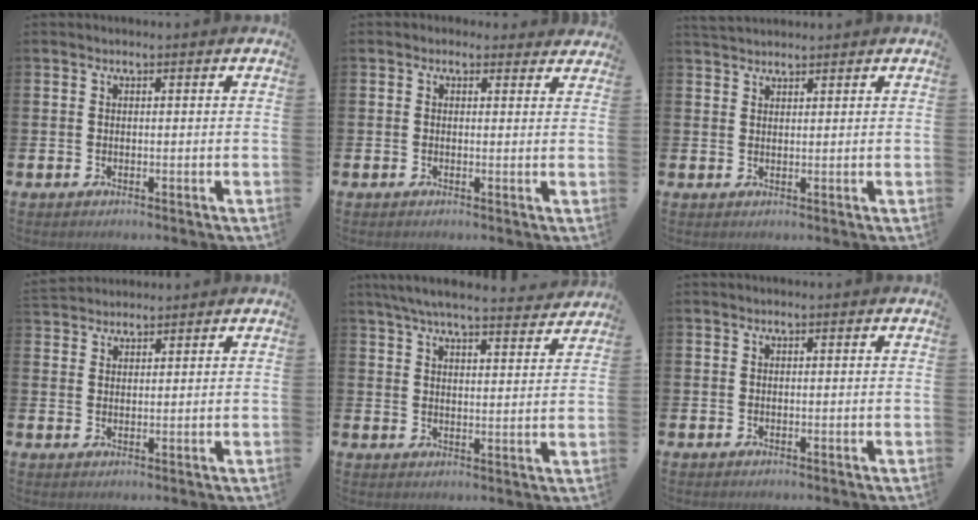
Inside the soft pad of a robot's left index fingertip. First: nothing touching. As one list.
[{"total": 1.0, "force": [0.7, 0.6, 0.0], "torque": [-0.001, 0.004, 0.012]}, {"total": 2.1, "force": [2.0, 0.6, 0.2], "torque": [0.002, -0.007, 0.037]}, {"total": 2.6, "force": [2.6, 0.5, -0.4], "torque": [0.008, -0.011, 0.047]}, {"total": 6.2, "force": [5.9, 0.6, 1.9], "torque": [-0.054, -0.031, 0.105]}, {"total": 0.0}]